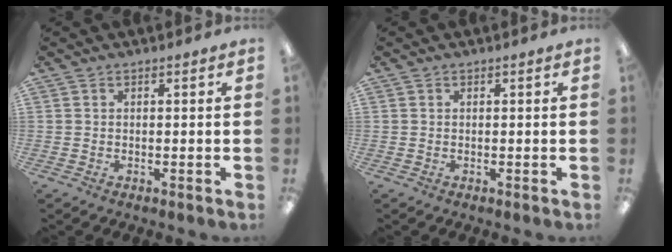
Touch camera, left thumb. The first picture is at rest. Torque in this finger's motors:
{"motor_torque": [0.00, 0.00, -0.01, -0.10, 0.00]}